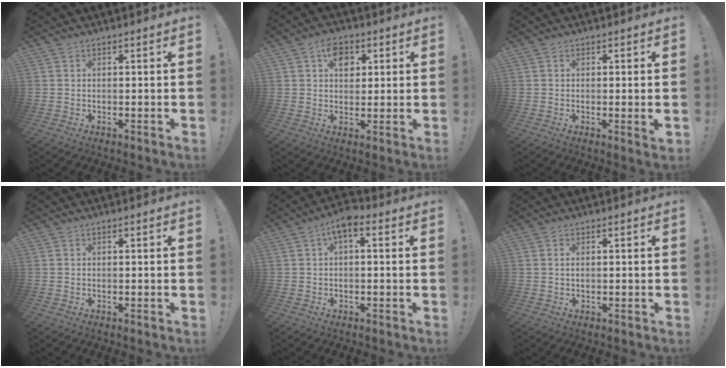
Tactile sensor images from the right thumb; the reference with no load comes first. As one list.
[{"total": 7.0, "force": [2.7, 4.9, 4.2], "torque": [-0.056, -0.001, 0.047]}, {"total": 2.1, "force": [0.1, 0.0, 2.1], "torque": [-0.024, -0.008, 0.001]}, {"total": 0.0}, {"total": 5.0, "force": [1.3, 1.7, 4.5], "torque": [-0.069, -0.007, 0.019]}, {"total": 0.8, "force": [0.1, 0.2, 0.7], "torque": [-0.017, 0.002, 0.002]}]